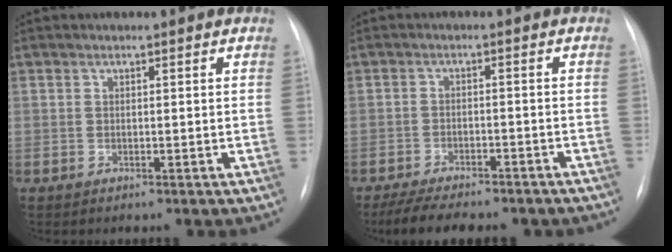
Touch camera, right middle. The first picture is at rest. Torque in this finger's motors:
{"motor_torque": [0.19, -0.19, 0.12, 0.07]}